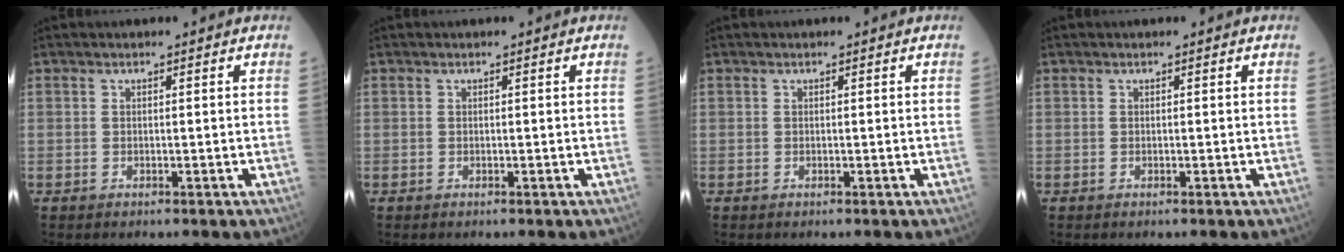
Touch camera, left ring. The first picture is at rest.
{"total": 0.0}
{"total": 0.0}
{"total": 0.0}